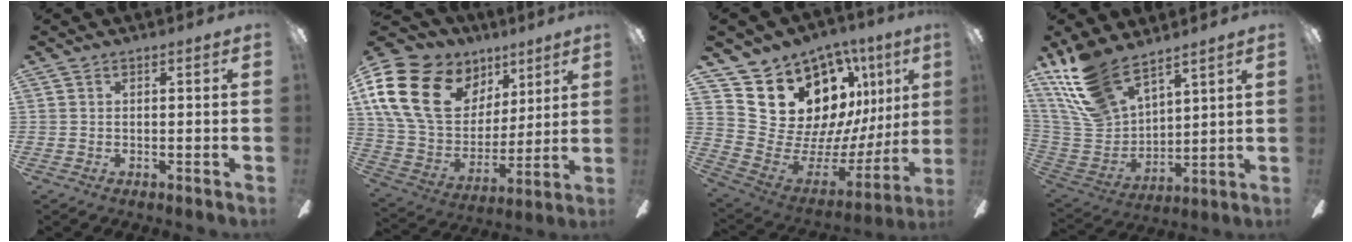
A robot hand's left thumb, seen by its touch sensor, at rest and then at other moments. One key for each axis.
{"total": 23.4, "fx": 10.3, "fy": 16.1, "fz": 13.5, "tx": -0.275, "ty": -0.032, "tz": 0.196}
{"total": 17.8, "fx": 11.4, "fy": 11.7, "fz": 7.2, "tx": -0.112, "ty": -0.100, "tz": 0.239}
{"total": 17.1, "fx": 12.9, "fy": 7.8, "fz": 8.2, "tx": -0.219, "ty": -0.064, "tz": 0.240}